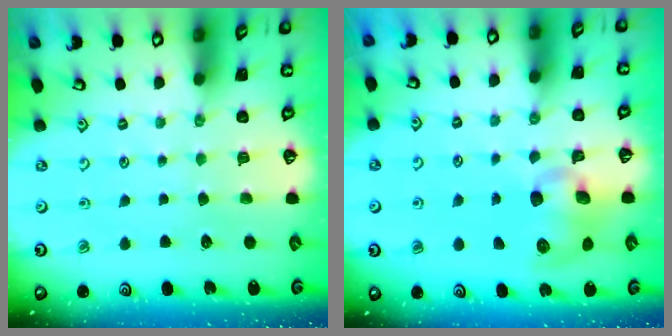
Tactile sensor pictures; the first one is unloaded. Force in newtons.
{"total": 9.7, "press": 9.6, "slide": 1.3}